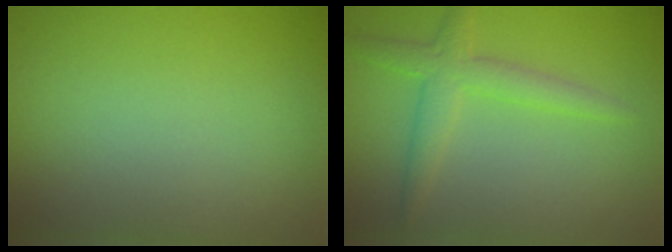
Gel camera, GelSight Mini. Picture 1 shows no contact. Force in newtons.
{"total": 2.9, "press": 2.9, "slide": 0.1}